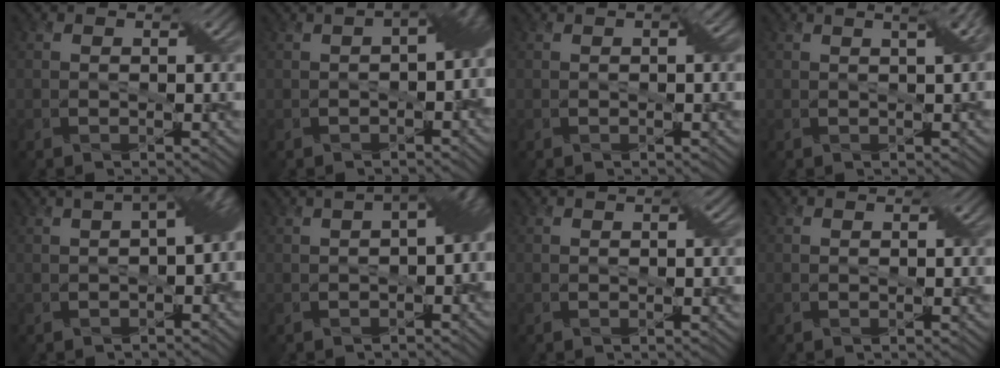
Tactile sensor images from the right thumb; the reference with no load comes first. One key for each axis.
{"total": 6.1, "fx": -0.4, "fy": 2.9, "fz": 5.4, "tx": -0.066, "ty": 0.003, "tz": -0.005}
{"total": 1.6, "fx": 0.4, "fy": 0.3, "fz": 1.6, "tx": -0.020, "ty": 0.011, "tz": 0.005}
{"total": 3.8, "fx": 1.7, "fy": 1.1, "fz": 3.2, "tx": -0.034, "ty": 0.022, "tz": 0.003}
{"total": 7.5, "fx": 0.3, "fy": 3.0, "fz": 6.9, "tx": -0.080, "ty": 0.008, "tz": 0.005}
{"total": 6.9, "fx": 0.0, "fy": 3.1, "fz": 6.2, "tx": -0.072, "ty": 0.005, "tz": 0.003}
{"total": 1.0, "fx": 0.3, "fy": 0.1, "fz": 0.9, "tx": -0.013, "ty": 0.006, "tz": 0.005}
{"total": 0.0}